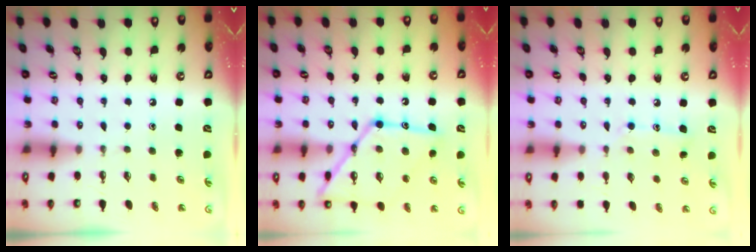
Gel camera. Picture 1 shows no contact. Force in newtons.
{"total": 19.1, "press": 19.0, "slide": 1.6}
{"total": 8.6, "press": 8.6, "slide": 0.6}